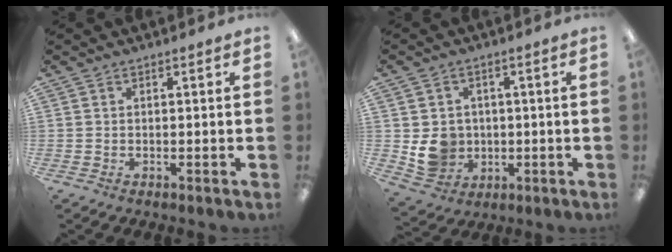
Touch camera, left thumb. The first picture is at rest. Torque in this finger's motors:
{"motor_torque": [-0.43, 0.59, 0.27, -0.34, 0.04]}